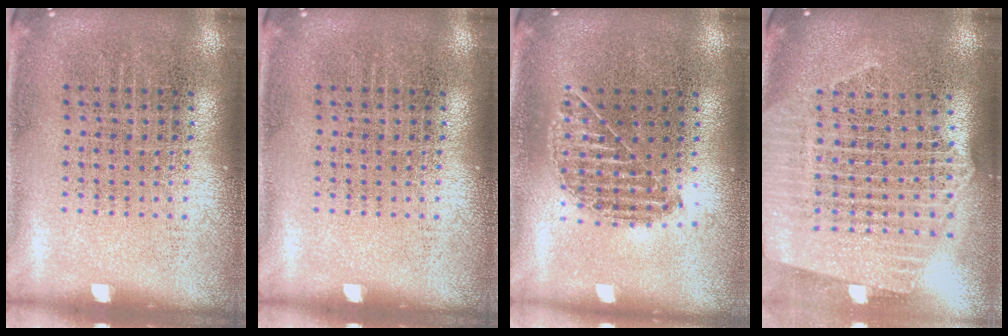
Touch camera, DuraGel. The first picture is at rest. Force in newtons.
{"total": 0.0}
{"total": 1.0, "press": 0.9, "slide": 0.3}
{"total": 2.5, "press": 2.1, "slide": 1.3}